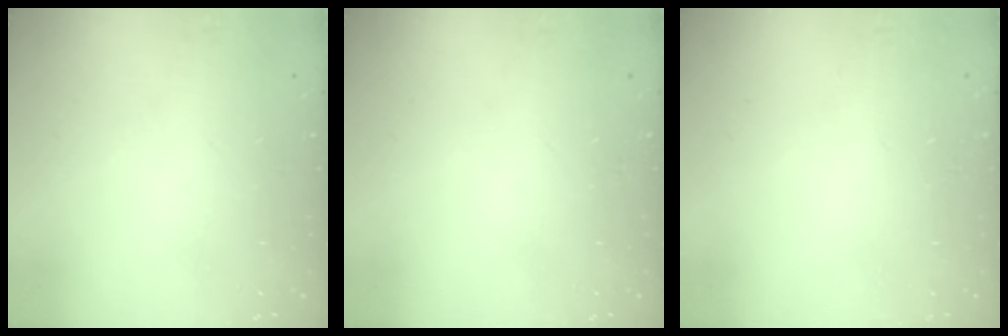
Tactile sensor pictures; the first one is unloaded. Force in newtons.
{"total": 0.0}
{"total": 1.4, "press": 1.4, "slide": 0.1}